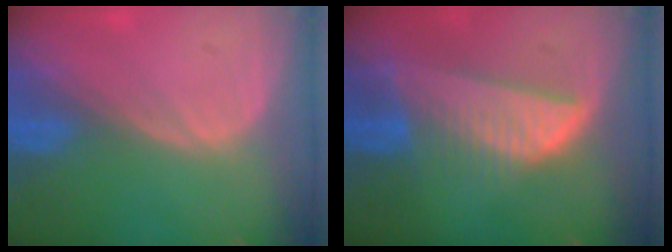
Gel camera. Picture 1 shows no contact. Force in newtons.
{"total": 7.9, "press": 7.0, "slide": 3.7}